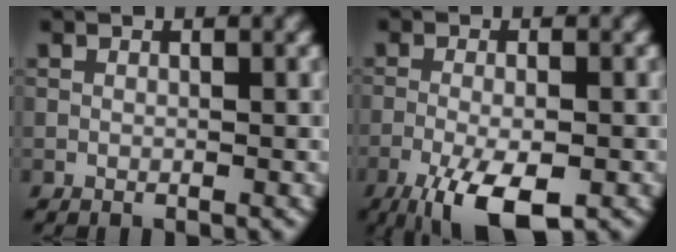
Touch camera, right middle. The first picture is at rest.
{"total": 7.2, "force": [-4.1, 2.1, 5.5], "torque": [-0.106, -0.013, -0.073]}